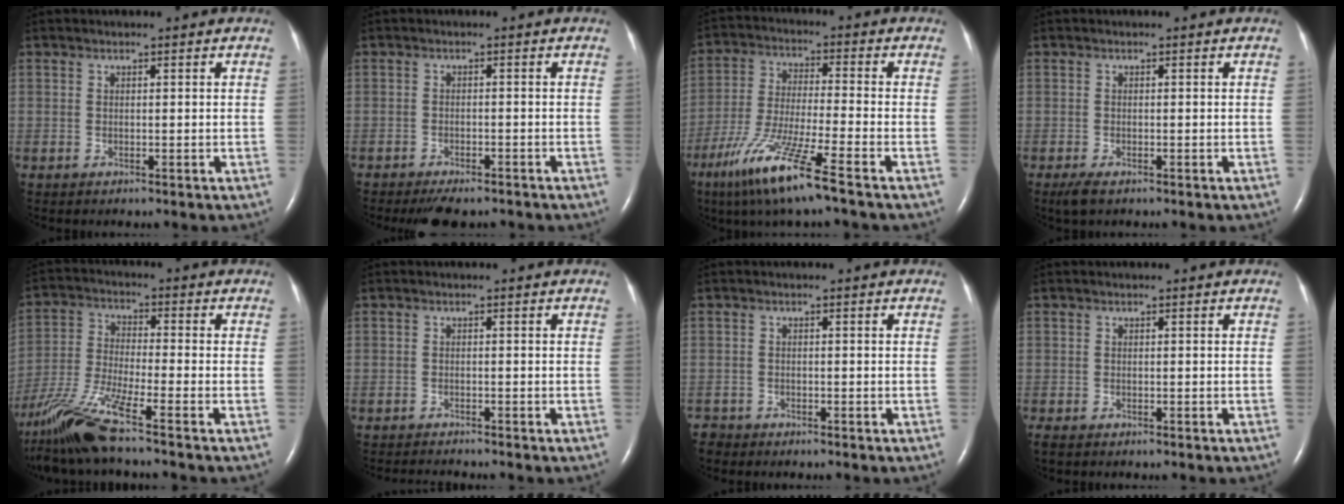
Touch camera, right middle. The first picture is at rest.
{"total": 5.9, "force": [-5.0, 1.9, 2.6], "torque": [-0.032, -0.006, -0.068]}
{"total": 12.0, "force": [-7.4, -0.4, 9.4], "torque": [-0.198, -0.038, -0.143]}
{"total": 2.1, "force": [-1.3, 0.6, 1.5], "torque": [-0.040, -0.008, -0.021]}
{"total": 12.2, "force": [-9.3, -0.5, 8.0], "torque": [-0.170, -0.023, -0.178]}
{"total": 3.1, "force": [-3.0, -0.4, 0.7], "torque": [-0.012, -0.015, -0.045]}
{"total": 1.6, "force": [-1.5, 0.5, -0.2], "torque": [-0.001, -0.004, -0.027]}
{"total": 2.0, "force": [-1.7, 0.5, 1.0], "torque": [-0.020, -0.008, -0.019]}